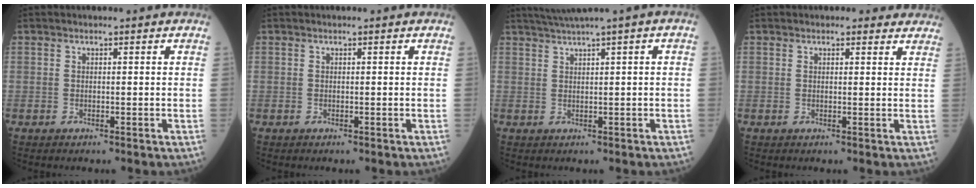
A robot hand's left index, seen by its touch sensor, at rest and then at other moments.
{"total": 0.0}
{"total": 3.9, "force": [2.5, -1.0, 2.8], "torque": [-0.058, 0.013, 0.050]}
{"total": 4.4, "force": [3.9, 1.5, 1.5], "torque": [-0.010, 0.009, 0.034]}